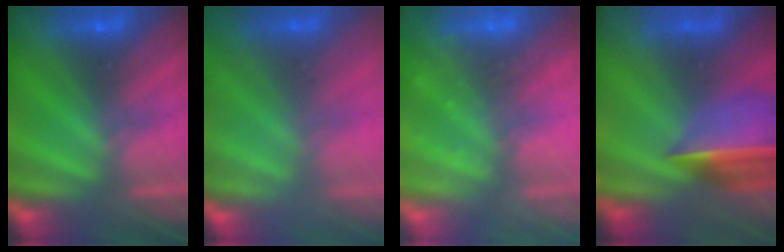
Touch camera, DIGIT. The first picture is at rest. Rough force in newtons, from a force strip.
{"total": 2.1}
{"total": 2.3}
{"total": 6.9}